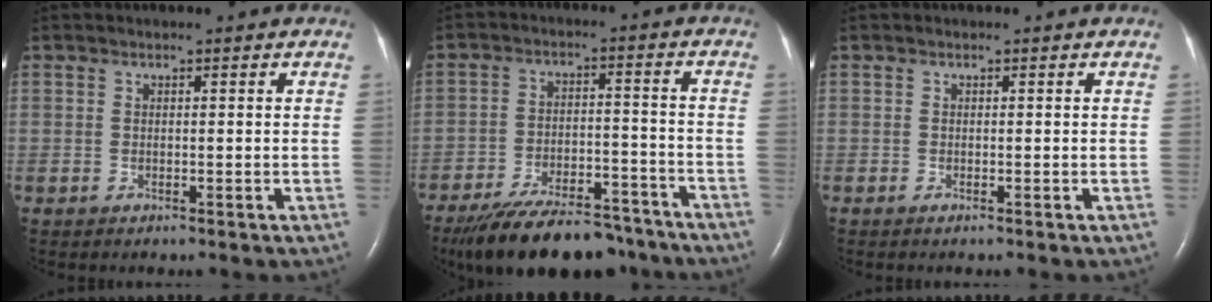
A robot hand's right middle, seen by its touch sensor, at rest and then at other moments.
{"total": 17.7, "force": [-14.8, 5.7, 7.8], "torque": [-0.131, 0.000, -0.223]}
{"total": 0.0}